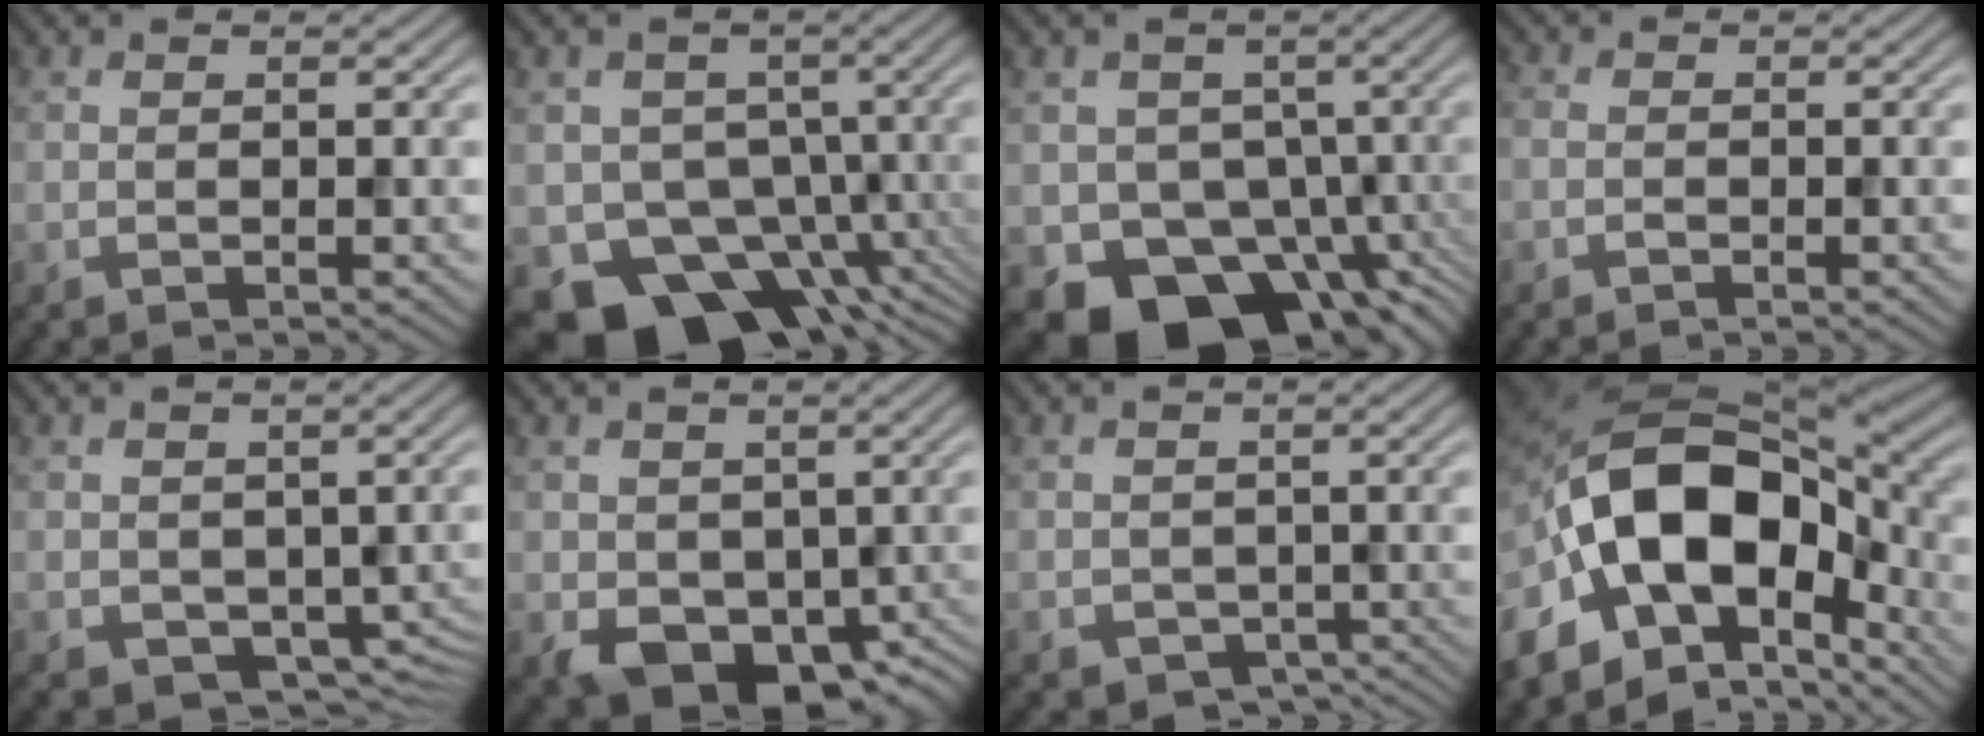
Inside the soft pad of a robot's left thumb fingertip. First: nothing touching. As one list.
[{"total": 10.1, "force": [-4.7, 7.9, 4.2], "torque": [-0.052, -0.031, -0.083]}, {"total": 9.9, "force": [-3.9, 7.8, 4.7], "torque": [-0.057, -0.037, -0.062]}, {"total": 0.9, "force": [-0.7, 0.4, 0.4], "torque": [-0.010, -0.003, -0.016]}, {"total": 4.2, "force": [-1.0, 3.2, 2.5], "torque": [-0.042, -0.031, 0.003]}, {"total": 7.1, "force": [-2.0, 5.5, 4.1], "torque": [-0.075, -0.038, -0.017]}, {"total": 2.3, "force": [-1.3, 1.9, 0.4], "torque": [-0.009, -0.024, -0.010]}, {"total": 18.2, "force": [-4.7, 11.5, 13.3], "torque": [-0.268, -0.006, -0.081]}]